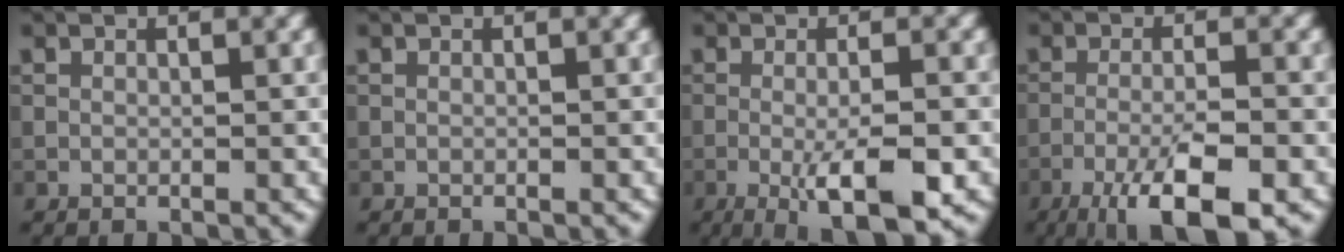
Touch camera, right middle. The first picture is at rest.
{"total": 0.0}
{"total": 6.0, "force": [-2.1, 1.3, 5.5], "torque": [-0.091, -0.005, -0.034]}
{"total": 7.8, "force": [-4.4, 1.8, 6.1], "torque": [-0.099, -0.003, -0.078]}